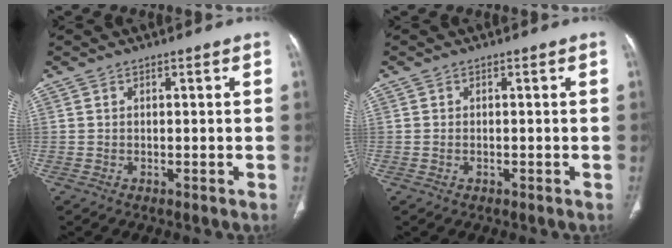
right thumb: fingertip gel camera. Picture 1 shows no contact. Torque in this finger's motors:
{"motor_torque": [-0.16, -0.22, -0.34, 0.35, 0.01]}